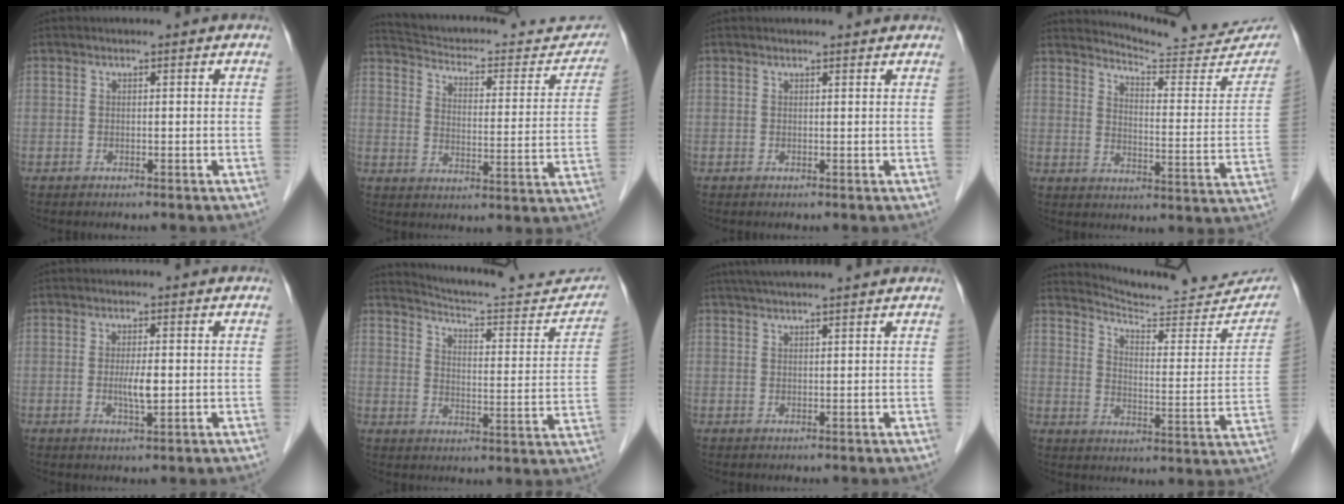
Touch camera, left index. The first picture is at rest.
{"total": 24.1, "force": [22.3, 6.2, 6.7], "torque": [-0.096, -0.040, 0.278]}
{"total": 3.3, "force": [3.2, 0.5, 0.7], "torque": [-0.012, 0.015, 0.032]}
{"total": 17.8, "force": [17.4, 1.1, 3.8], "torque": [-0.050, -0.094, 0.203]}
{"total": 2.8, "force": [0.0, 0.4, 2.8], "torque": [-0.053, -0.004, 0.000]}
{"total": 20.8, "force": [19.9, 2.3, 5.7], "torque": [-0.068, -0.060, 0.250]}
{"total": 10.7, "force": [9.3, 0.1, 5.2], "torque": [-0.081, 0.038, 0.123]}
{"total": 19.9, "force": [19.0, 1.9, 5.6], "torque": [-0.078, -0.077, 0.238]}